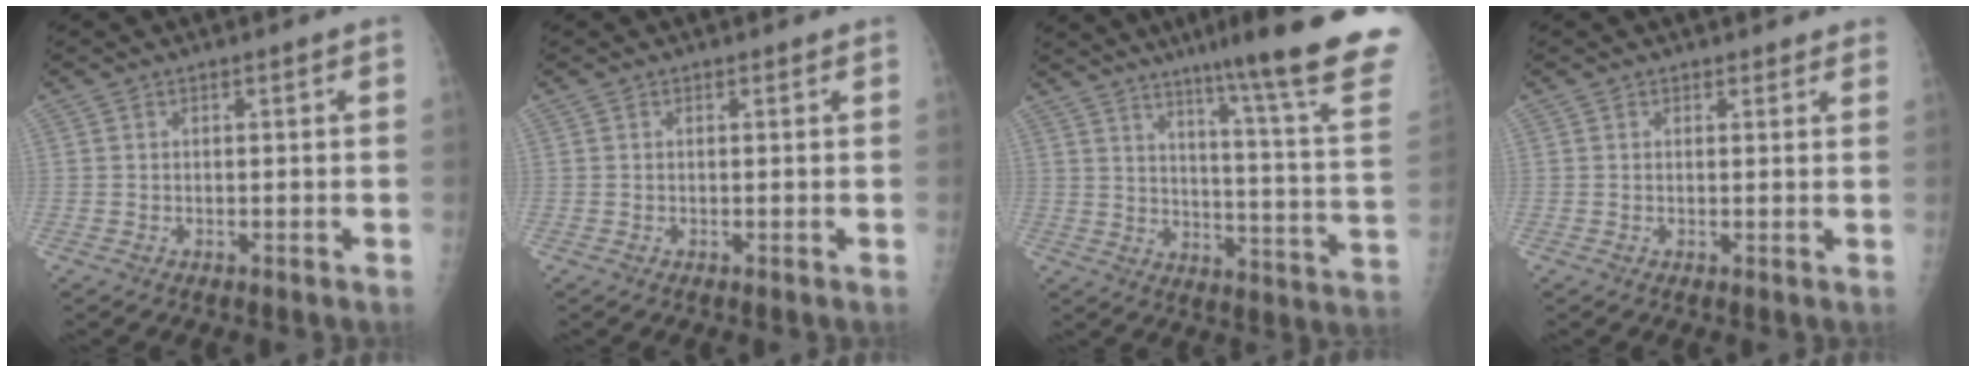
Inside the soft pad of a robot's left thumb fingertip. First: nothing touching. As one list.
[{"total": 0.0}, {"total": 25.6, "force": [18.5, 0.9, 17.7], "torque": [-0.228, -0.116, 0.245]}, {"total": 1.7, "force": [1.5, 0.9, 0.1], "torque": [0.016, -0.006, 0.010]}]